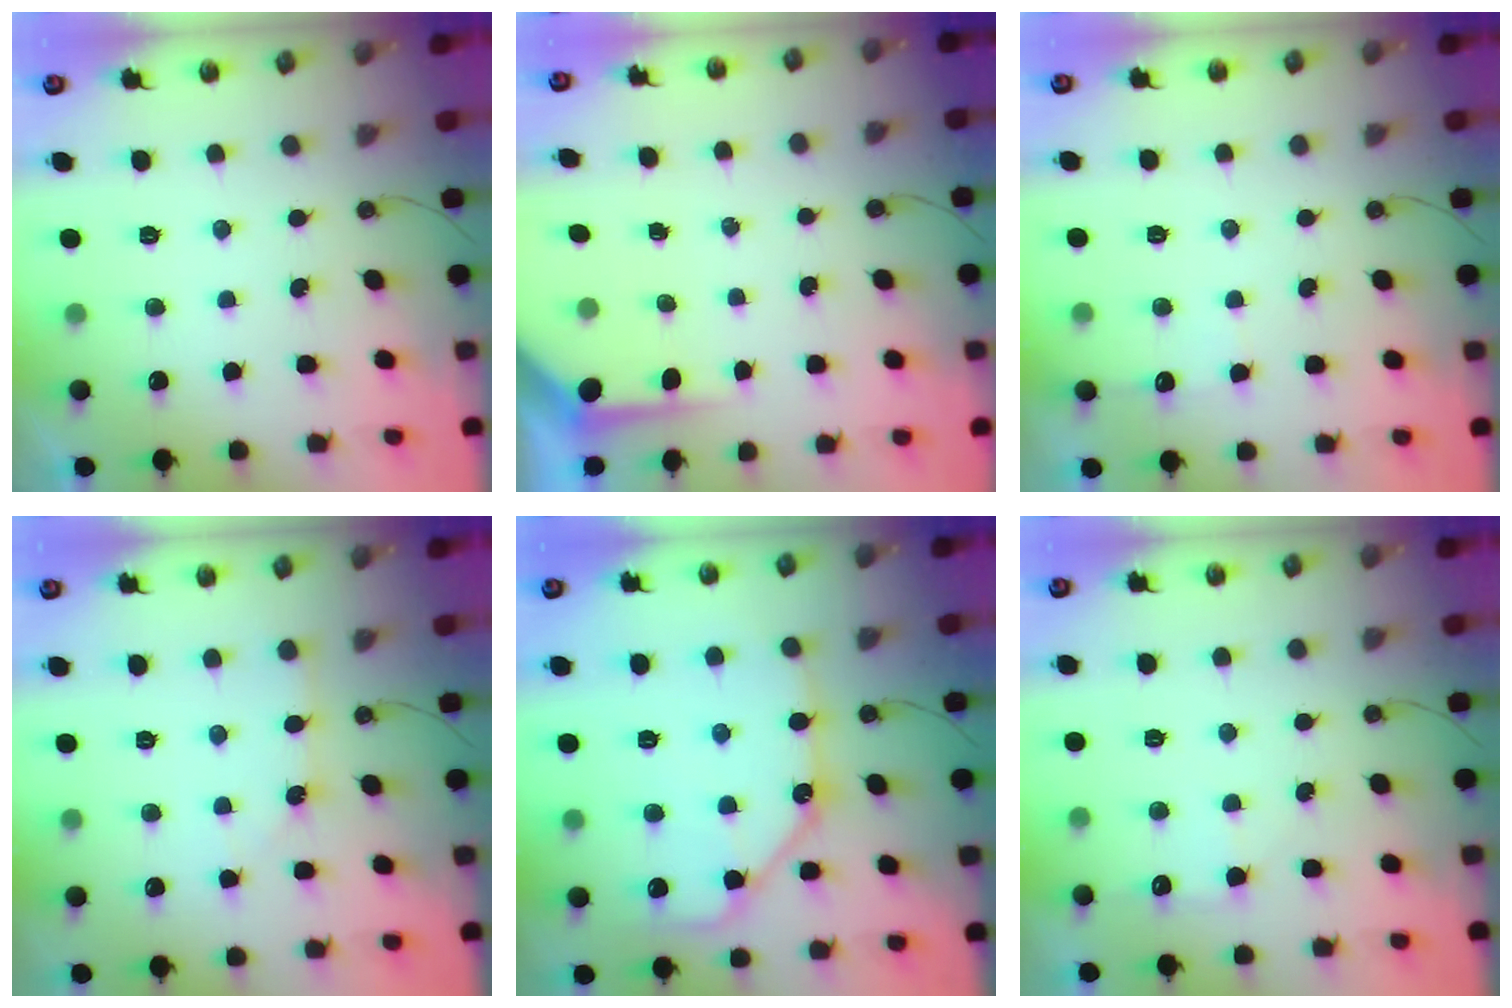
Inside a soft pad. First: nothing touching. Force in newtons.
{"total": 3.7, "press": 3.6, "slide": 0.4}
{"total": 5.0, "press": 4.9, "slide": 0.6}
{"total": 1.5, "press": 1.5, "slide": 0.3}
{"total": 14.0, "press": 14.0, "slide": 1.5}
{"total": 5.4, "press": 5.4, "slide": 0.6}